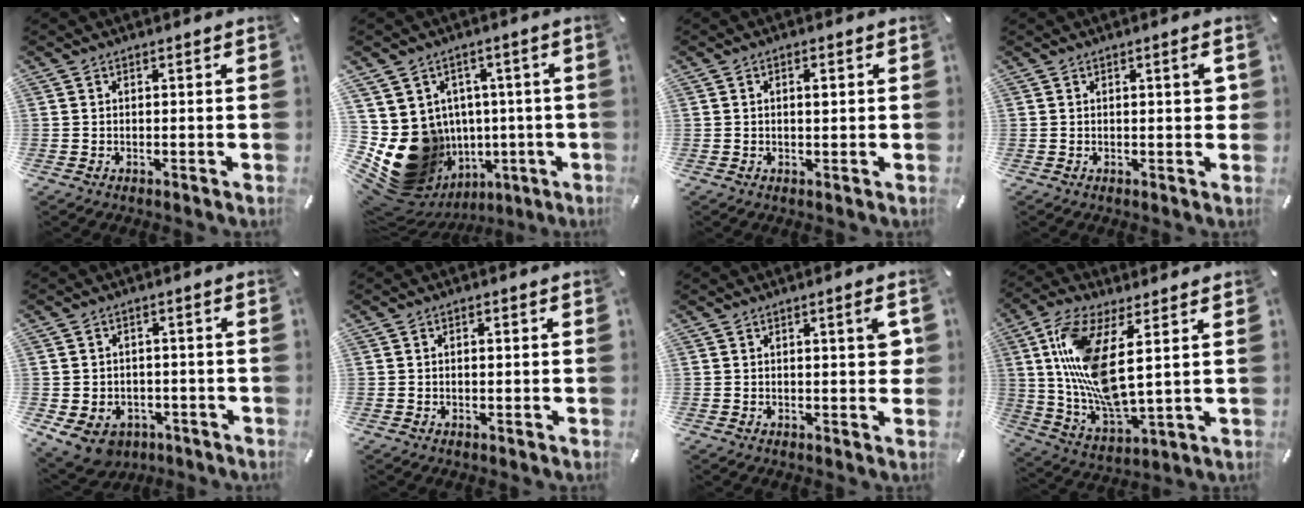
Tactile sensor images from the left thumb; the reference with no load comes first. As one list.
[{"total": 18.1, "force": [-2.3, 15.7, 8.6], "torque": [-0.153, -0.013, 0.005]}, {"total": 2.0, "force": [0.4, 0.9, 1.7], "torque": [-0.027, 0.002, 0.003]}, {"total": 3.0, "force": [0.6, 0.9, 2.9], "torque": [-0.037, -0.002, 0.004]}, {"total": 7.1, "force": [-3.7, 5.3, 3.0], "torque": [-0.072, 0.025, -0.069]}, {"total": 1.3, "force": [0.1, 0.6, 1.1], "torque": [-0.022, 0.004, 0.000]}, {"total": 4.1, "force": [1.0, 1.2, 3.8], "torque": [-0.055, -0.002, 0.012]}, {"total": 15.8, "force": [4.6, 5.4, 14.1], "torque": [-0.318, -0.030, 0.076]}]